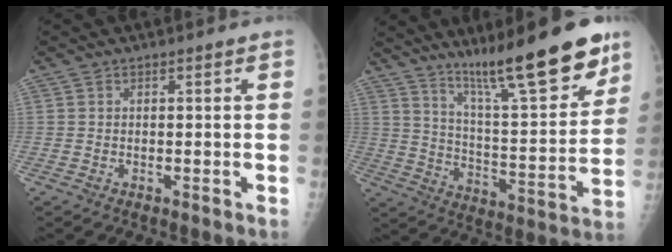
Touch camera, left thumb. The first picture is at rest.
{"total": 20.9, "force": [14.5, 3.6, 14.6], "torque": [-0.191, -0.078, 0.238]}